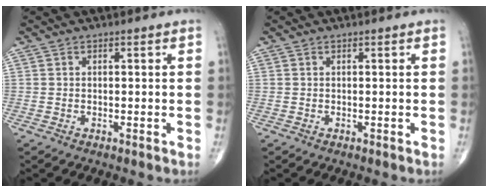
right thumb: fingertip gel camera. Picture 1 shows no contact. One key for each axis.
{"total": 0.0}